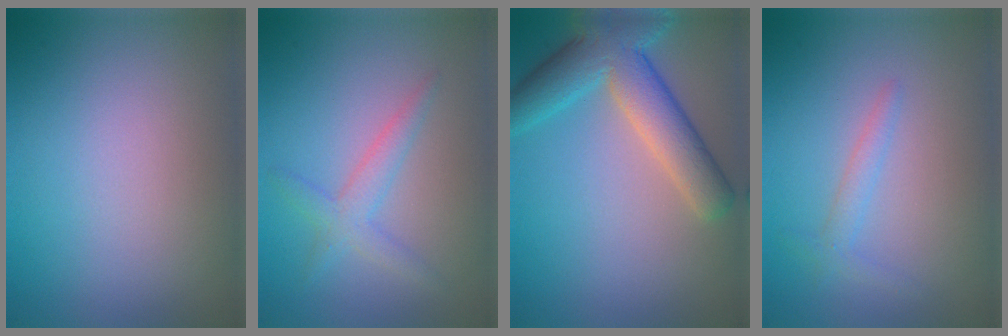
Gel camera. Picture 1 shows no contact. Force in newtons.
{"total": 2.3, "press": 2.3, "slide": 0.1}
{"total": 6.8, "press": 6.8, "slide": 0.4}
{"total": 1.4, "press": 1.4, "slide": 0.1}